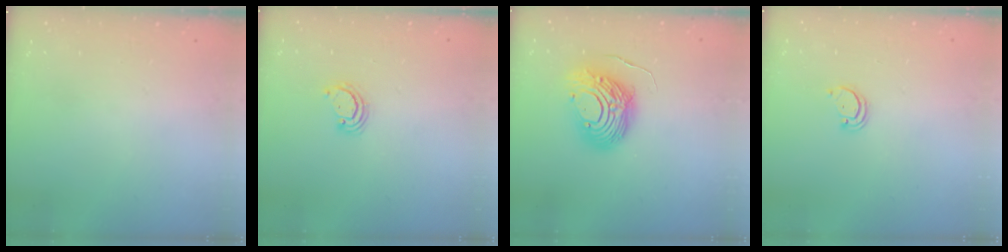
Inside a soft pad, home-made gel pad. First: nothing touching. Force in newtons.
{"total": 2.6, "press": 2.6, "slide": 0.3}
{"total": 12.7, "press": 12.6, "slide": 1.3}
{"total": 1.6, "press": 1.6, "slide": 0.1}